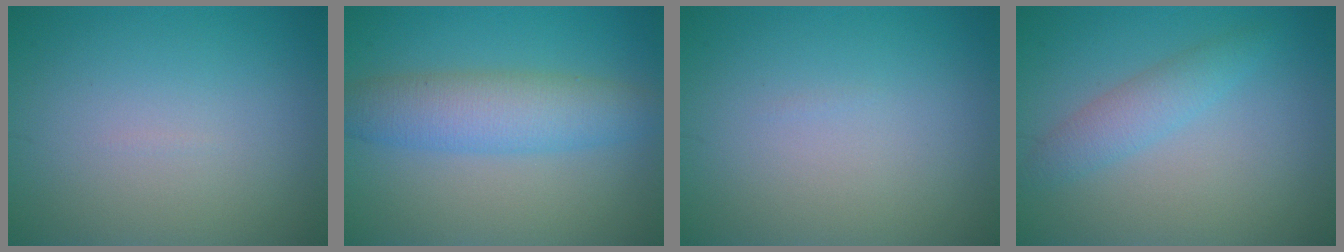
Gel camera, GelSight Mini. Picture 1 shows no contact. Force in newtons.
{"total": 5.1, "press": 5.1, "slide": 0.0}
{"total": 0.0}
{"total": 2.4, "press": 2.4, "slide": 0.1}